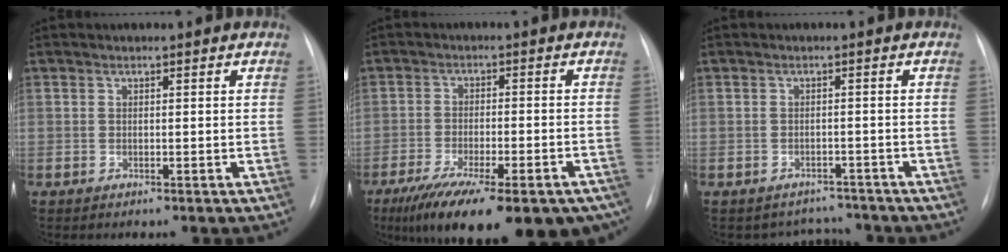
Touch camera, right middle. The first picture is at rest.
{"total": 22.6, "force": [-15.7, 6.6, 14.8], "torque": [-0.195, -0.024, -0.216]}
{"total": 4.1, "force": [-3.7, 1.6, -0.8], "torque": [0.010, 0.019, -0.045]}